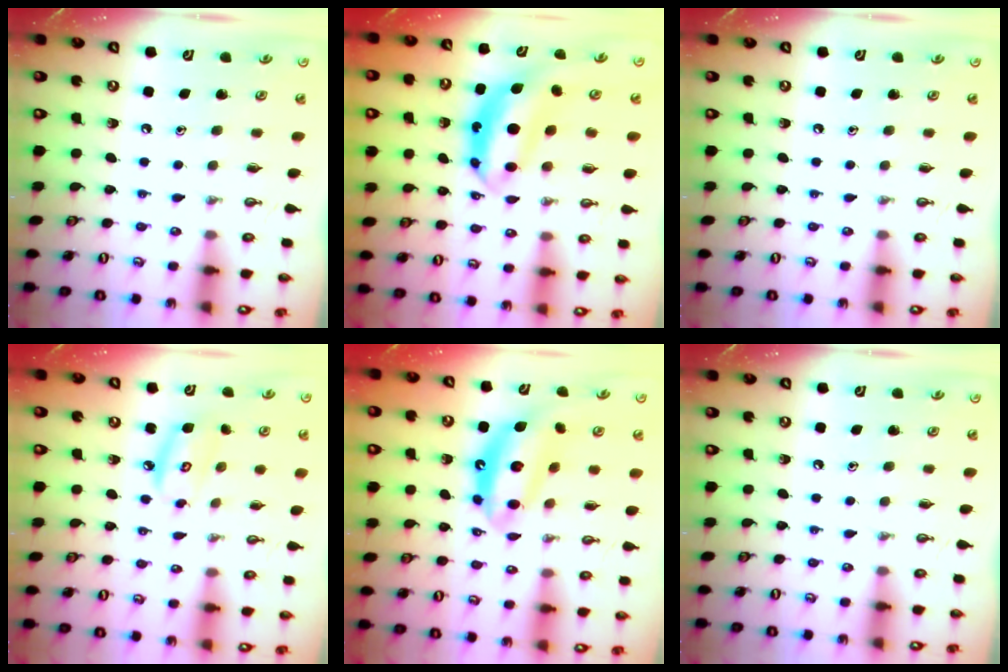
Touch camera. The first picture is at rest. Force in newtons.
{"total": 7.0, "press": 7.0, "slide": 0.7}
{"total": 0.0}
{"total": 5.8, "press": 5.8, "slide": 0.4}
{"total": 12.0, "press": 12.0, "slide": 0.9}
{"total": 0.0}